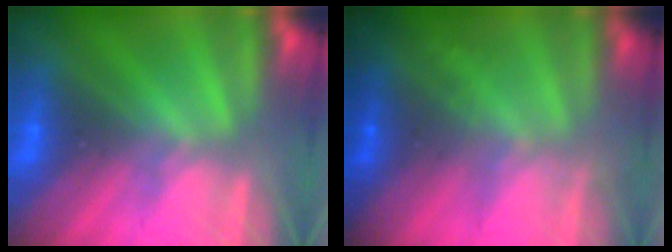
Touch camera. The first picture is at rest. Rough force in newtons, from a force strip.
{"total": 1.9}